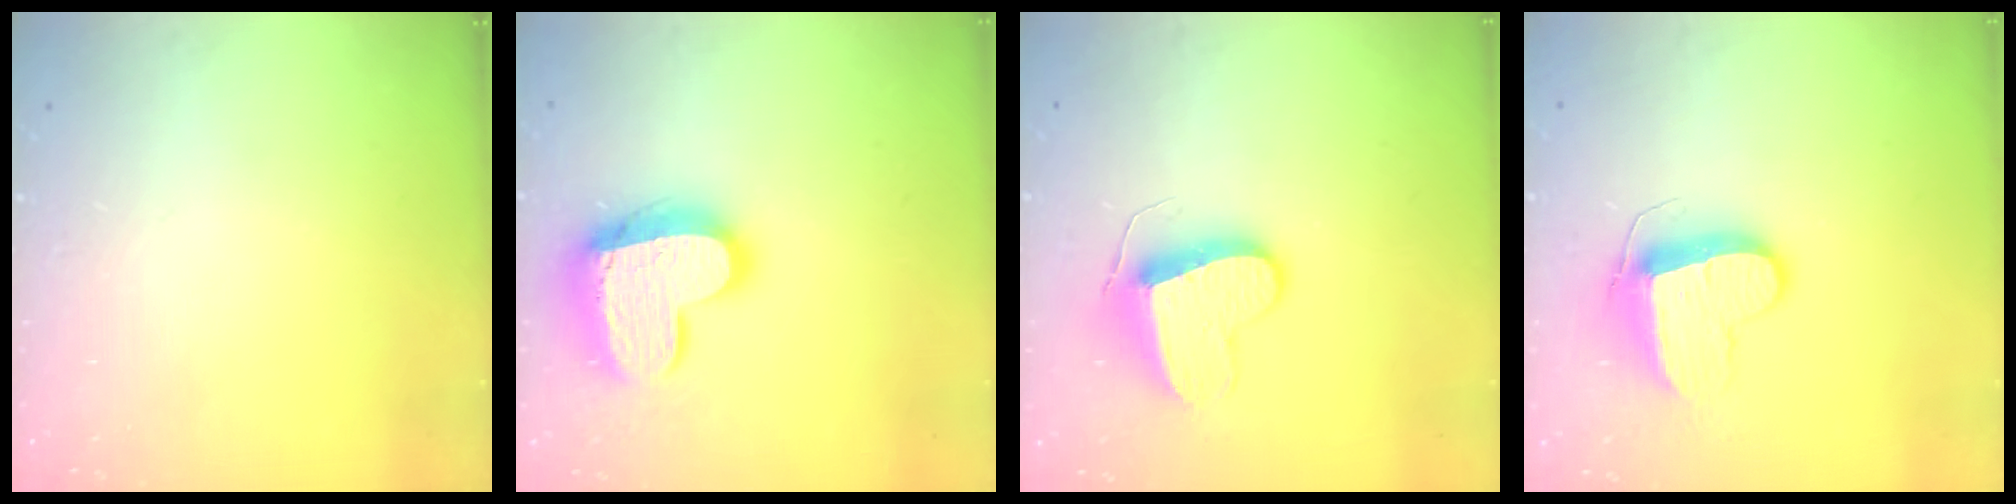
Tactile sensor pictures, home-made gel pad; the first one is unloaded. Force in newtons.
{"total": 16.2, "press": 16.1, "slide": 1.4}
{"total": 10.0, "press": 10.0, "slide": 0.6}
{"total": 10.5, "press": 10.5, "slide": 0.4}